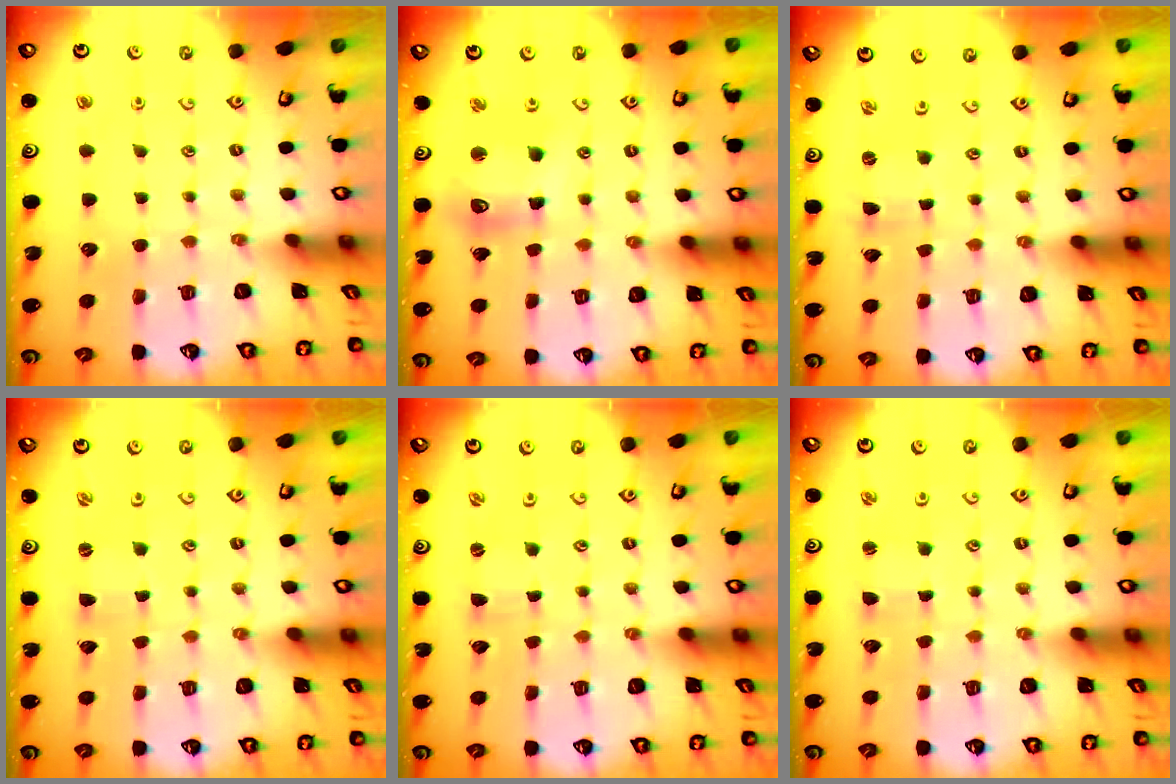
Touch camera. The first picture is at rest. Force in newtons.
{"total": 11.0, "press": 10.9, "slide": 1.4}
{"total": 0.0}
{"total": 0.7, "press": 0.7, "slide": 0.1}
{"total": 0.0}
{"total": 1.1, "press": 1.1, "slide": 0.2}